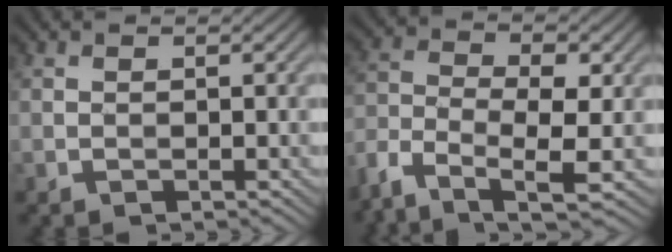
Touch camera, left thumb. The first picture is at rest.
{"total": 8.7, "force": [-4.6, 3.7, 6.3], "torque": [-0.132, -0.011, -0.096]}